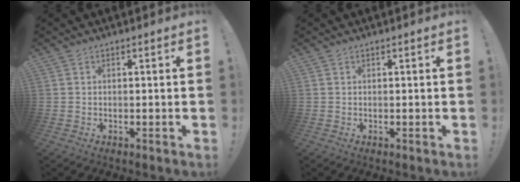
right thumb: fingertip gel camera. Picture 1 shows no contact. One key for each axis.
{"total": 0.0}